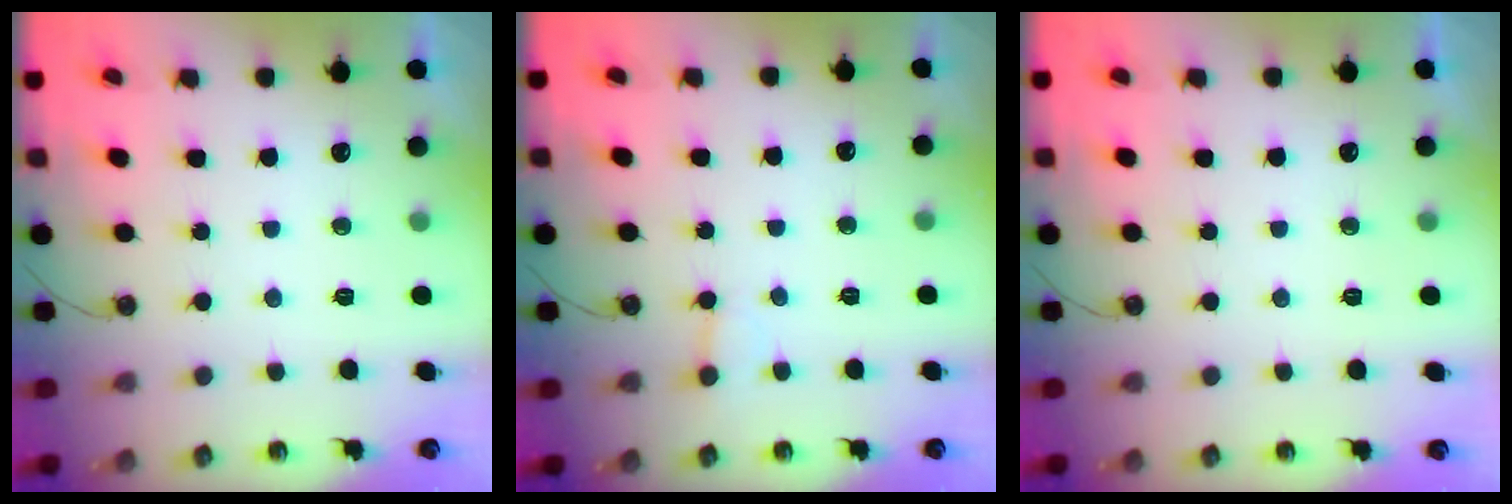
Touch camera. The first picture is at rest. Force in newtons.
{"total": 2.5, "press": 2.4, "slide": 0.5}
{"total": 0.0}